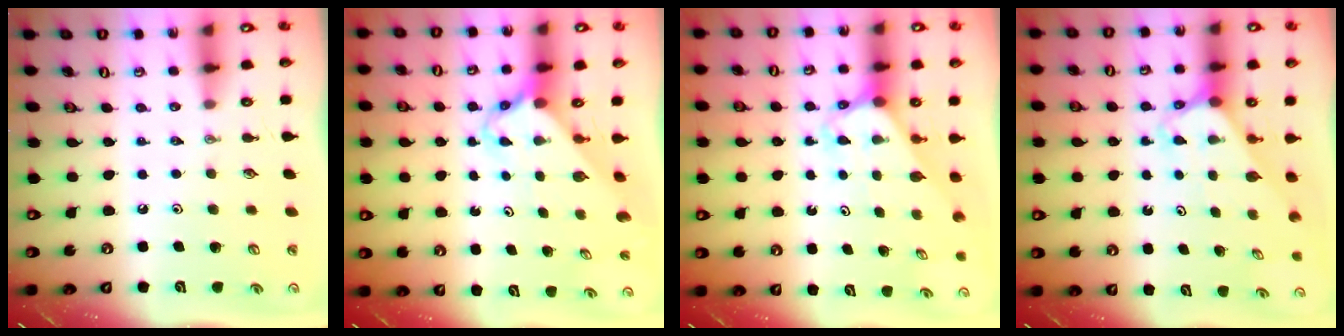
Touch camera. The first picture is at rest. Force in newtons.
{"total": 2.6, "press": 2.6, "slide": 0.2}
{"total": 2.7, "press": 2.7, "slide": 0.2}
{"total": 2.7, "press": 2.7, "slide": 0.2}